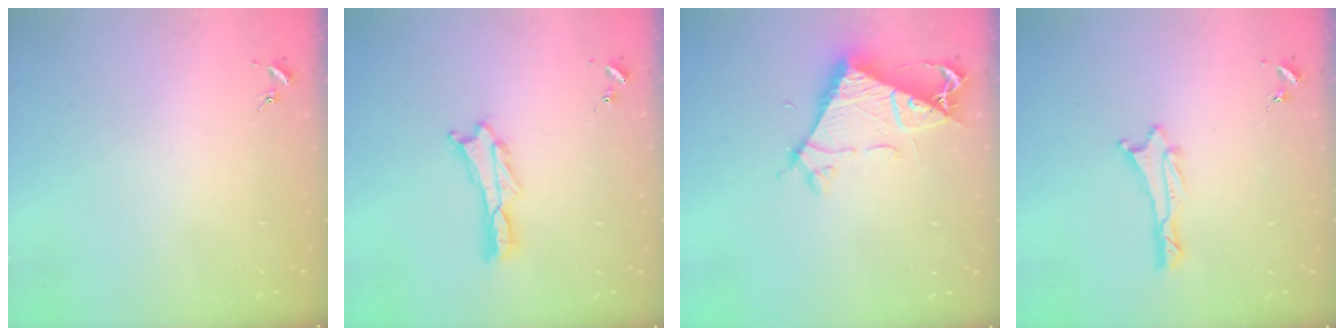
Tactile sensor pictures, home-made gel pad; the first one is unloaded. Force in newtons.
{"total": 1.1, "press": 1.1, "slide": 0.2}
{"total": 7.9, "press": 7.9, "slide": 0.6}
{"total": 1.0, "press": 1.0, "slide": 0.2}